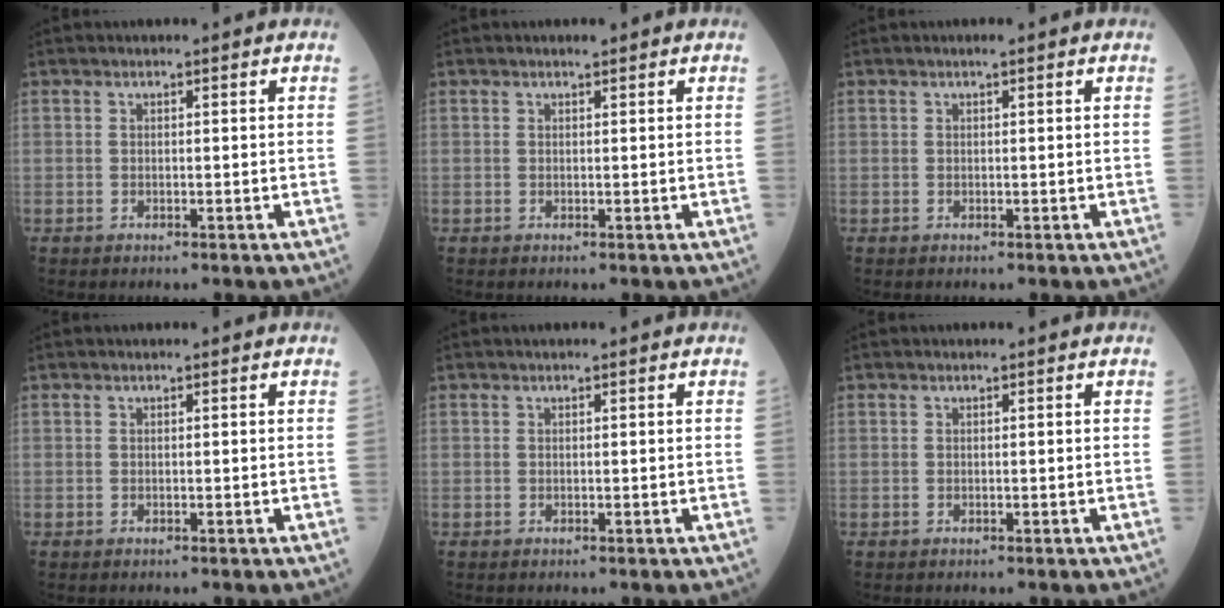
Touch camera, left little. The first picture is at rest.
{"total": 0.6, "force": [0.5, 0.1, 0.3], "torque": [-0.013, -0.001, 0.008]}
{"total": 0.0}
{"total": 0.0}
{"total": 0.0}
{"total": 0.0}